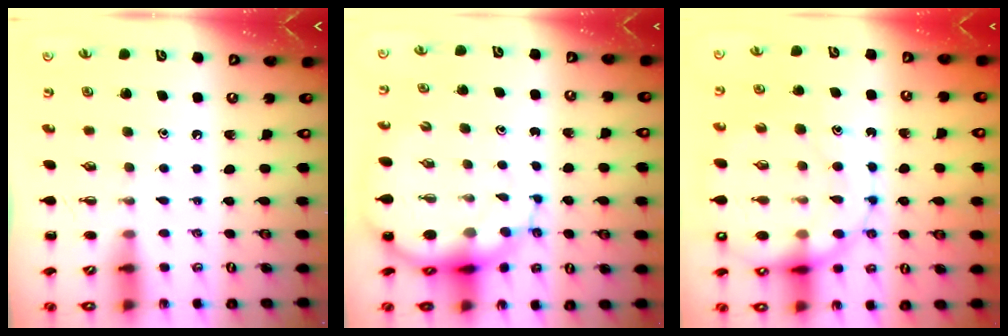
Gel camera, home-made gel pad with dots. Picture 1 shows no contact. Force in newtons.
{"total": 10.0, "press": 9.5, "slide": 3.0}
{"total": 21.3, "press": 21.1, "slide": 2.9}